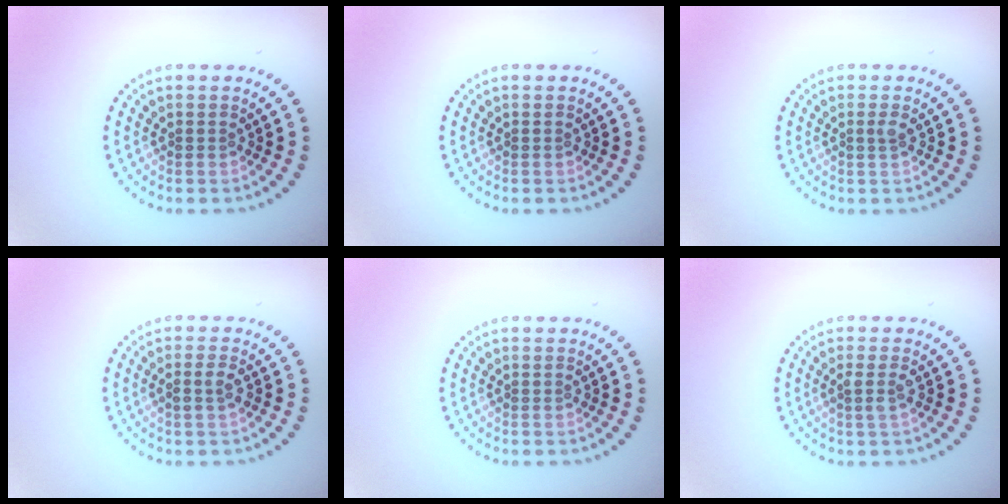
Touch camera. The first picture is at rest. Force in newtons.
{"total": 0.0}
{"total": 0.7, "press": 0.4, "slide": 0.6}
{"total": 1.4, "press": 1.3, "slide": 0.6}
{"total": 0.0}
{"total": 1.3, "press": 1.2, "slide": 0.6}